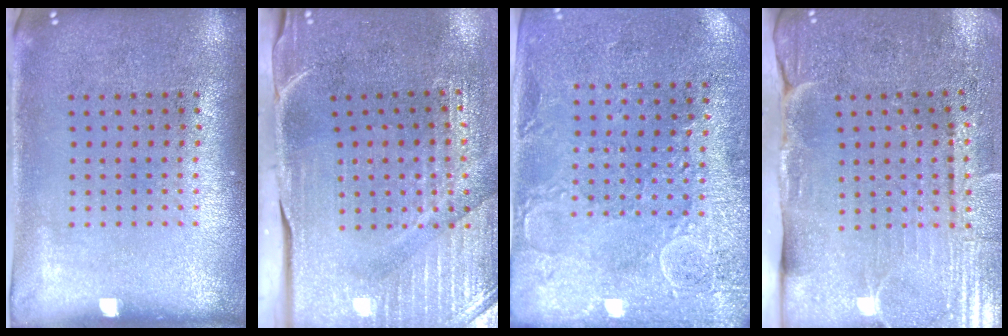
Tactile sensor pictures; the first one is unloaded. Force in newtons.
{"total": 4.5, "press": 3.9, "slide": 2.3}
{"total": 2.8, "press": 2.5, "slide": 1.2}
{"total": 4.2, "press": 3.8, "slide": 1.8}